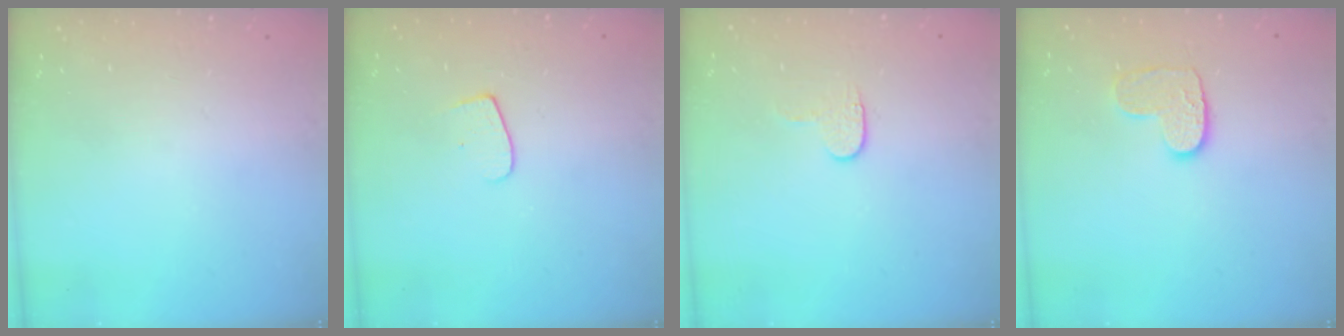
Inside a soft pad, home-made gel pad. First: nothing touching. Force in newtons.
{"total": 5.0, "press": 5.0, "slide": 0.4}
{"total": 4.5, "press": 4.5, "slide": 0.4}
{"total": 8.2, "press": 8.2, "slide": 0.5}